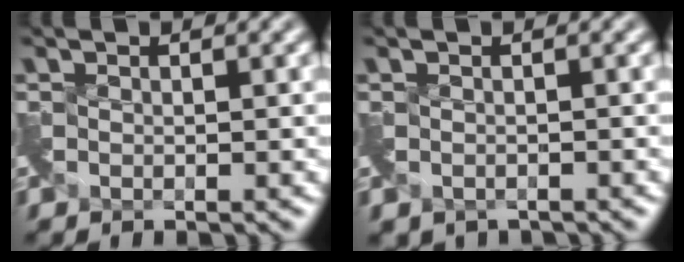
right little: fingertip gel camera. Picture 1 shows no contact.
{"total": 2.0, "force": [-1.2, 1.4, 0.9], "torque": [-0.021, -0.020, -0.018]}